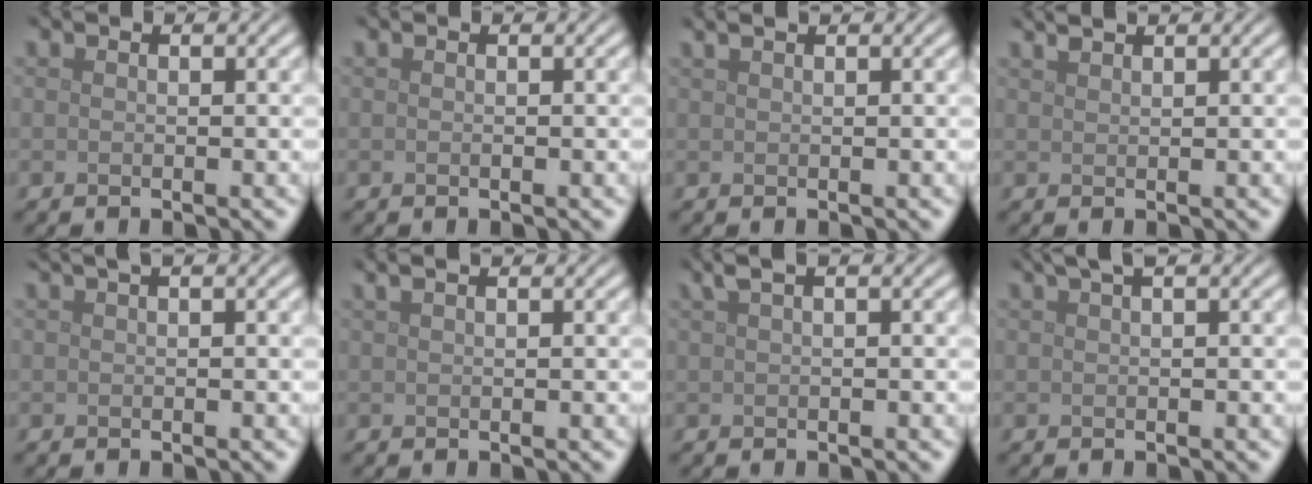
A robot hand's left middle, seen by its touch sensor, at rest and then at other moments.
{"total": 0.0}
{"total": 2.0, "force": [1.3, 0.8, 1.2], "torque": [-0.015, 0.009, 0.004]}
{"total": 1.6, "force": [1.4, 0.4, 0.7], "torque": [-0.005, 0.004, 0.017]}
{"total": 1.5, "force": [0.8, 0.4, 1.3], "torque": [-0.019, 0.007, 0.010]}
{"total": 2.2, "force": [1.4, 1.0, 1.5], "torque": [-0.018, 0.009, 0.006]}
{"total": 2.2, "force": [1.1, 0.7, 1.8], "torque": [-0.029, 0.008, 0.017]}
{"total": 2.1, "force": [1.1, 0.5, 1.6], "torque": [-0.022, 0.007, 0.016]}